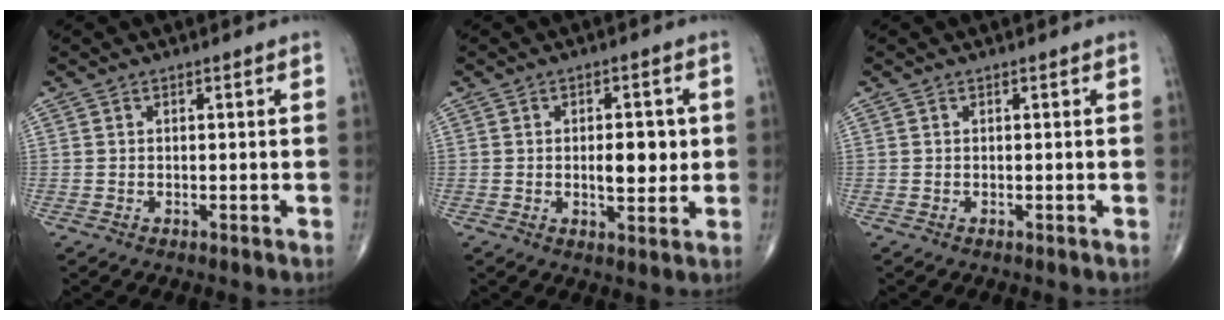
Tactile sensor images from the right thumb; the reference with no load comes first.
{"total": 6.4, "force": [0.3, 3.1, 5.6], "torque": [-0.065, -0.003, 0.006]}
{"total": 0.0}